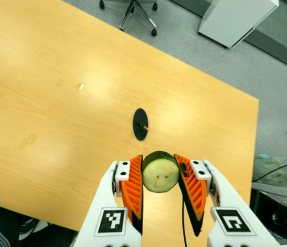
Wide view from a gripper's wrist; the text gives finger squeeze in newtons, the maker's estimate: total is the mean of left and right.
{"total": 11.0, "left": 9.9, "right": 12.2}